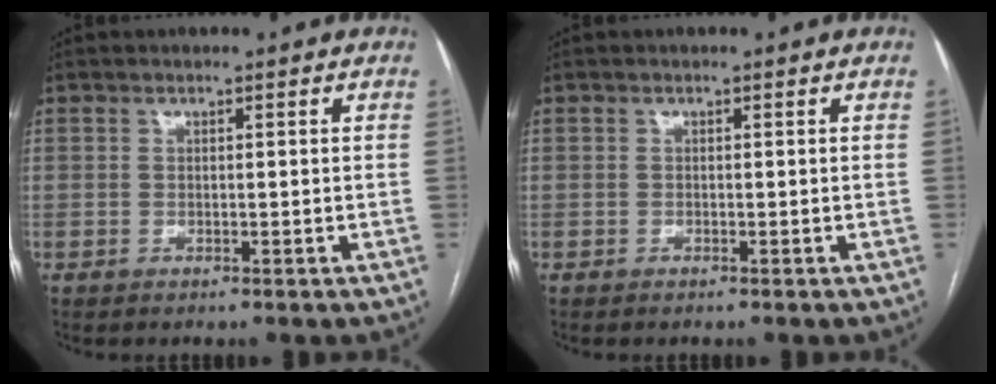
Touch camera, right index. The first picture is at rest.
{"total": 0.0}